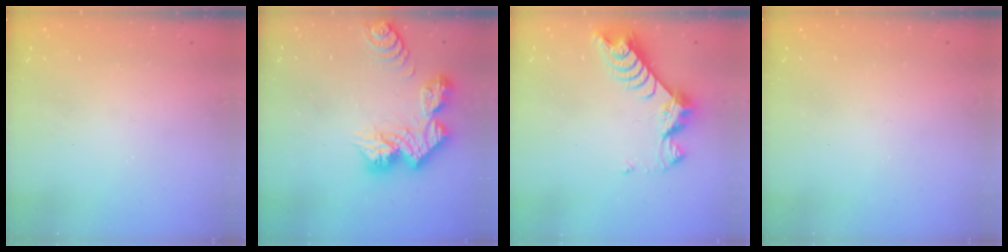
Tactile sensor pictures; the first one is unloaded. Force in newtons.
{"total": 14.1, "press": 14.1, "slide": 1.3}
{"total": 8.1, "press": 8.1, "slide": 0.8}
{"total": 0.0}